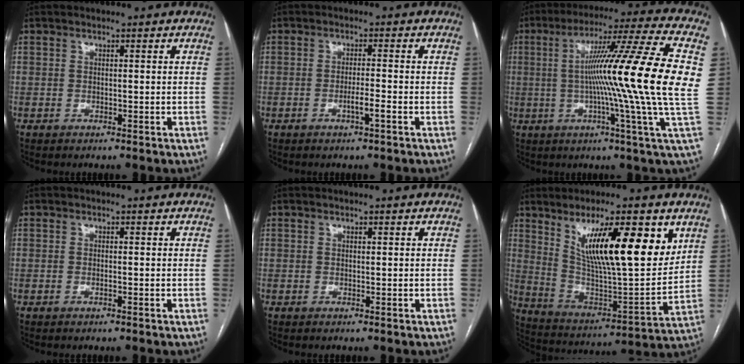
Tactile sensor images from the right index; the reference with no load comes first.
{"total": 2.6, "force": [-1.1, -0.1, 2.3], "torque": [-0.040, -0.001, -0.021]}
{"total": 22.4, "force": [1.2, -2.6, 22.2], "torque": [-0.316, -0.003, -0.005]}
{"total": 0.5, "force": [-0.2, 0.0, 0.5], "torque": [-0.011, 0.000, -0.002]}
{"total": 0.0}
{"total": 19.2, "force": [9.0, 3.0, 16.8], "torque": [-0.267, -0.009, 0.154]}